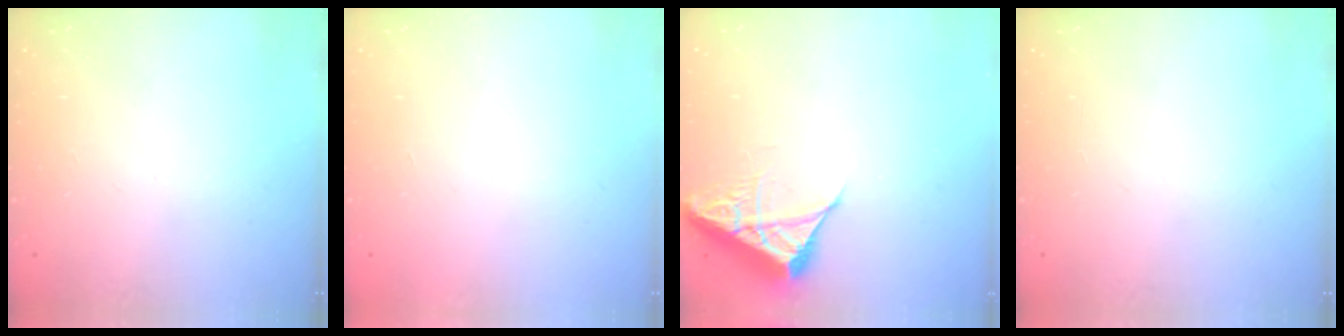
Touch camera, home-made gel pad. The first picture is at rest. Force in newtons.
{"total": 1.5, "press": 1.5, "slide": 0.1}
{"total": 6.9, "press": 6.8, "slide": 0.6}
{"total": 0.0}